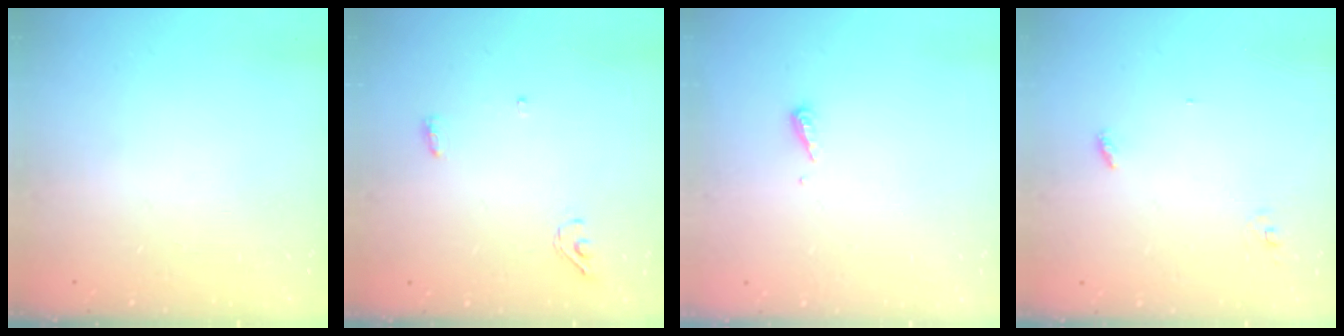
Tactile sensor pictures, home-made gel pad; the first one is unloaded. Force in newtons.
{"total": 3.8, "press": 3.5, "slide": 1.4}
{"total": 4.8, "press": 4.8, "slide": 0.5}
{"total": 2.8, "press": 2.8, "slide": 0.3}